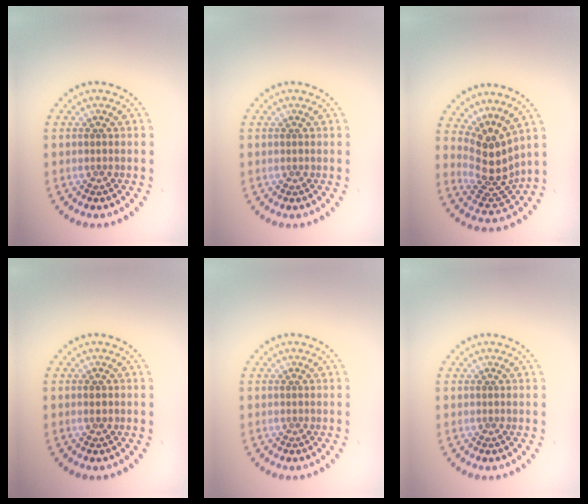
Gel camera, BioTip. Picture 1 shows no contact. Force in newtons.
{"total": 0.0}
{"total": 4.3, "press": 3.0, "slide": 3.0}
{"total": 1.2, "press": 1.2, "slide": 0.1}
{"total": 0.0}
{"total": 0.0}